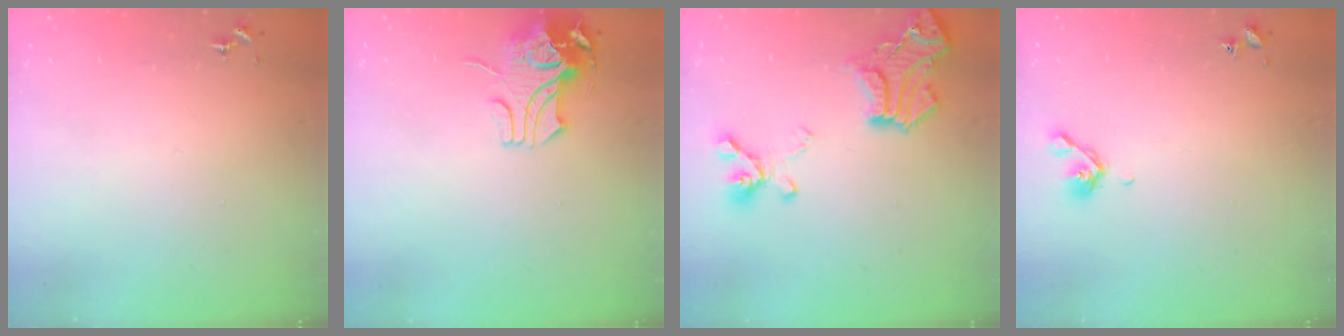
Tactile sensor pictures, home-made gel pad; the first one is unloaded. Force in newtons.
{"total": 9.0, "press": 8.9, "slide": 0.9}
{"total": 18.5, "press": 18.4, "slide": 1.5}
{"total": 6.1, "press": 6.0, "slide": 1.4}